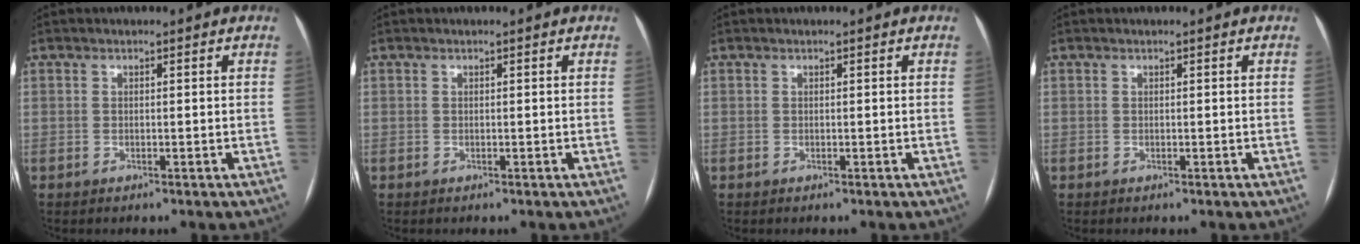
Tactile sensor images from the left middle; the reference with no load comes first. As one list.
[{"total": 0.0}, {"total": 0.0}, {"total": 0.0}]